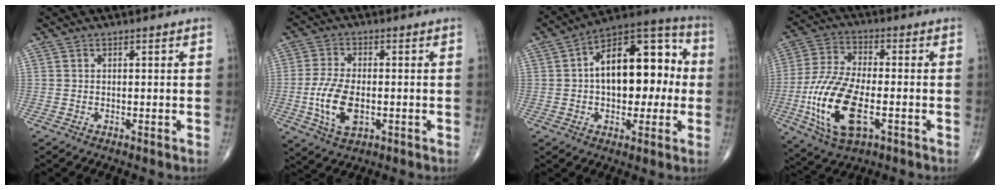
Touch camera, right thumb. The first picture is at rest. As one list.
[{"total": 9.5, "force": [-1.9, 5.0, 7.8], "torque": [-0.156, 0.001, -0.032]}, {"total": 19.3, "force": [1.0, 10.8, 16.0], "torque": [-0.208, 0.042, 0.008]}, {"total": 17.3, "force": [-4.6, 8.1, 14.6], "torque": [-0.306, 0.010, -0.078]}]